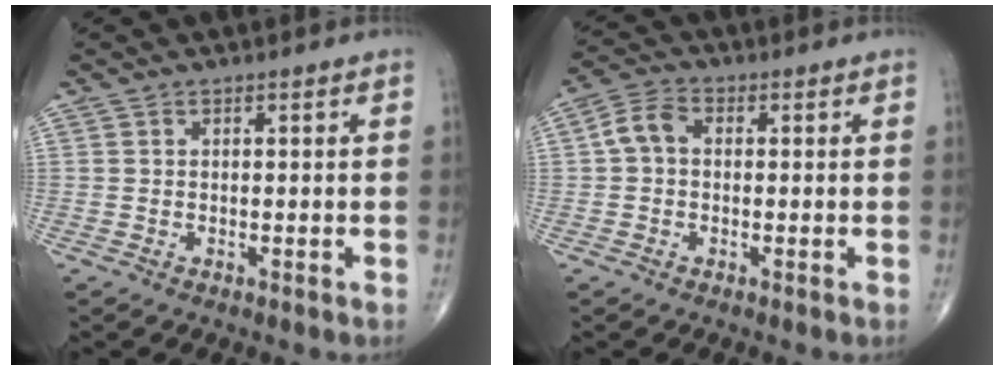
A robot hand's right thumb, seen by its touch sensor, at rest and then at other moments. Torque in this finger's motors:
{"motor_torque": [-0.29, 0.43, 0.23, -0.29, 0.06]}